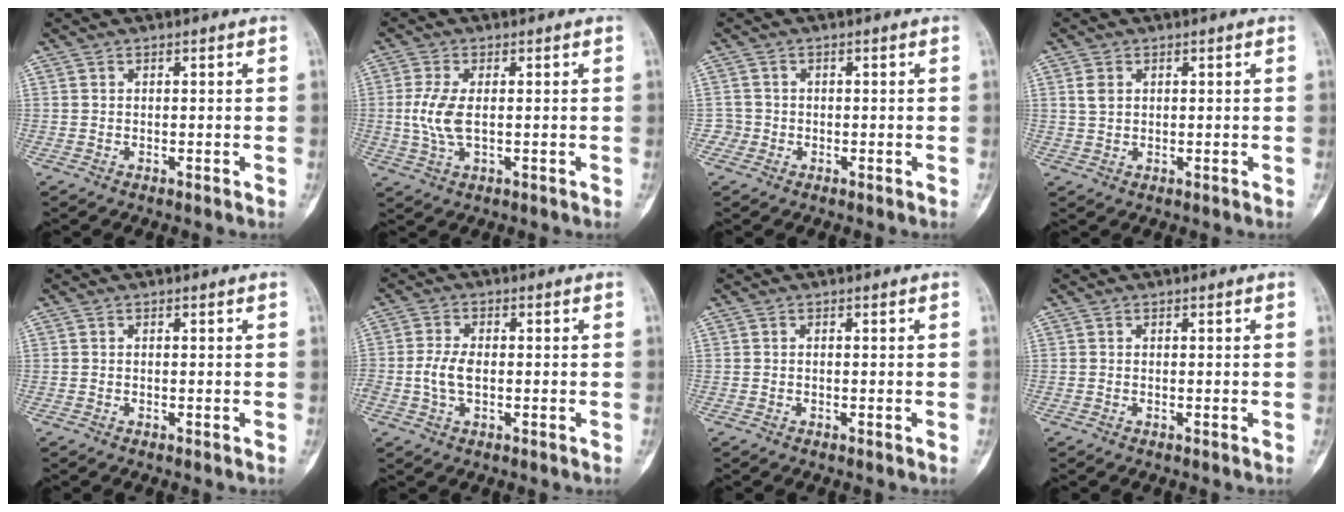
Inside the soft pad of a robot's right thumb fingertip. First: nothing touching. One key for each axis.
{"total": 5.8, "fx": 0.1, "fy": 2.6, "fz": 5.2, "tx": -0.127, "ty": -0.003, "tz": 0.002}
{"total": 1.9, "fx": -0.6, "fy": 1.7, "fz": -0.3, "tx": 0.020, "ty": 0.009, "tz": -0.017}
{"total": 2.6, "fx": 0.9, "fy": 1.9, "fz": 1.5, "tx": -0.024, "ty": 0.001, "tz": 0.023}
{"total": 0.0}
{"total": 4.8, "fx": -0.6, "fy": 2.7, "fz": 3.9, "tx": -0.087, "ty": 0.007, "tz": -0.012}
{"total": 0.0}
{"total": 0.0}